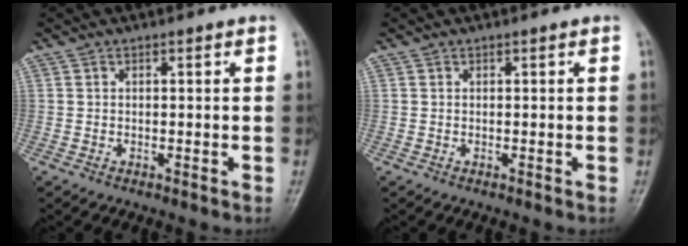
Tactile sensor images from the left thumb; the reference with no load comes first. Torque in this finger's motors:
{"motor_torque": [0.01, 0.00, -0.09, -0.05, 0.00]}